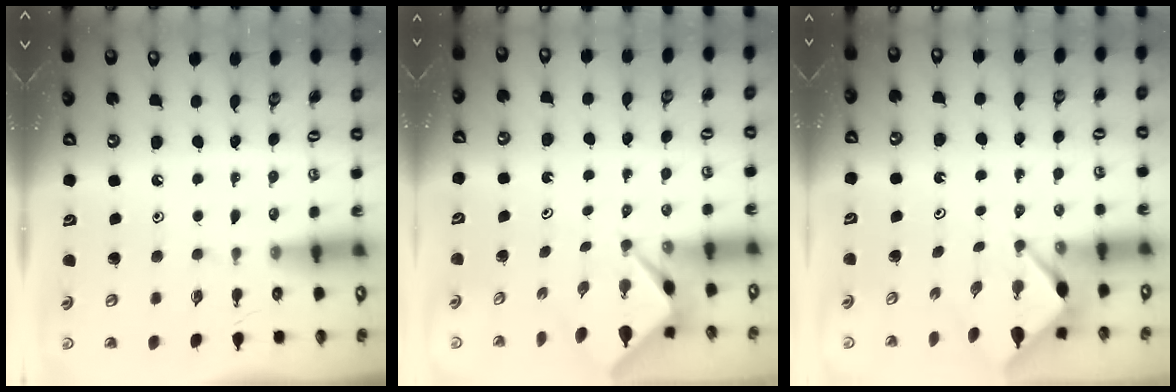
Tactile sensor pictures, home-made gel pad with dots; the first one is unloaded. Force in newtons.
{"total": 2.7, "press": 2.7, "slide": 0.0}
{"total": 3.1, "press": 3.1, "slide": 0.3}